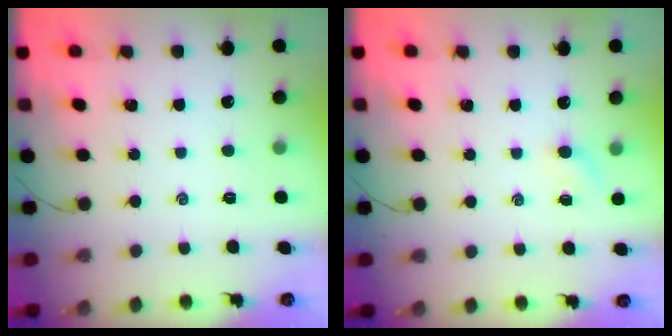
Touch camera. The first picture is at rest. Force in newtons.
{"total": 2.8, "press": 2.7, "slide": 0.8}